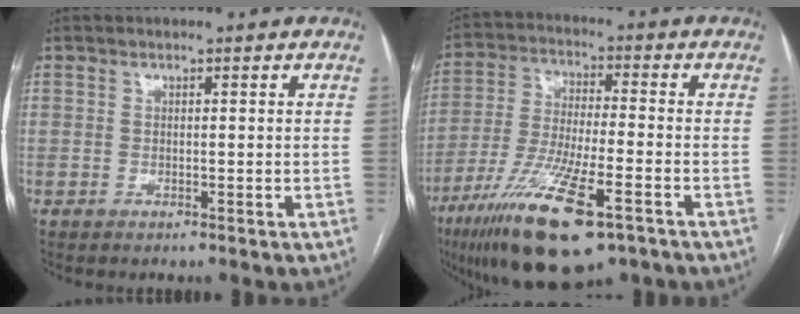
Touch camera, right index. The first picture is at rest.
{"total": 17.1, "force": [-9.8, 3.2, 13.7], "torque": [-0.270, -0.038, -0.169]}